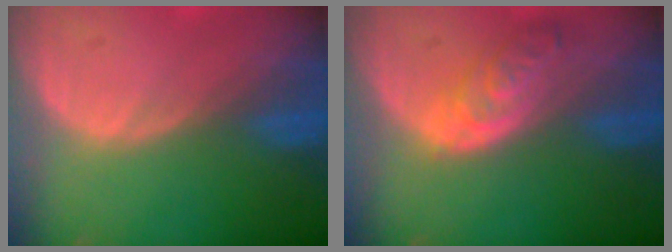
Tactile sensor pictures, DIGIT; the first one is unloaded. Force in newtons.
{"total": 5.9, "press": 5.4, "slide": 2.5}